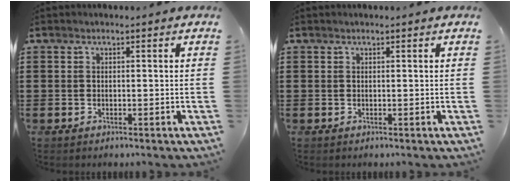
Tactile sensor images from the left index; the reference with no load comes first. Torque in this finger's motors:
{"motor_torque": [0.00, 0.03, -0.13, 0.01]}